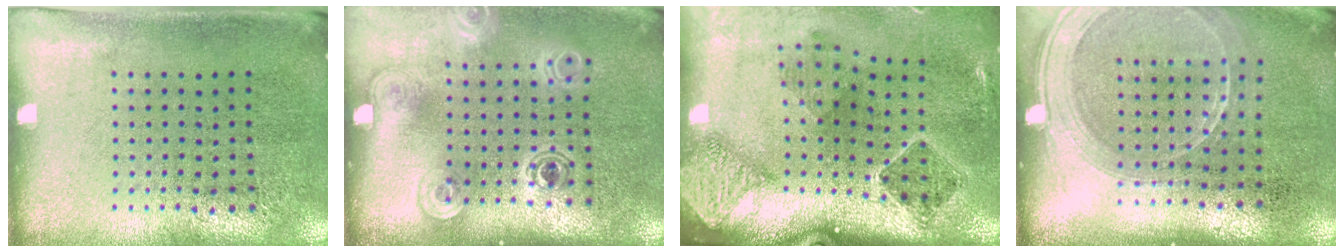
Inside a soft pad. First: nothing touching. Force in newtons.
{"total": 1.8, "press": 1.4, "slide": 1.2}
{"total": 2.3, "press": 1.7, "slide": 1.5}
{"total": 2.0, "press": 1.8, "slide": 0.9}